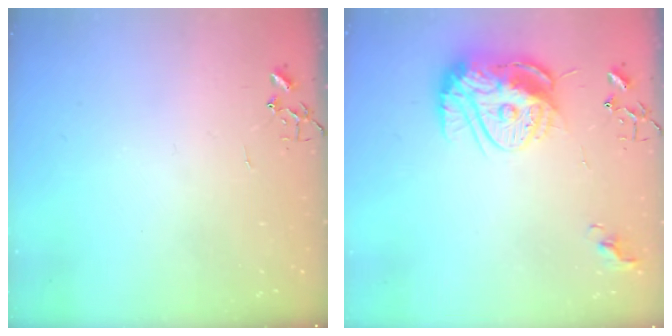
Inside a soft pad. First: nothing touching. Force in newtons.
{"total": 15.9, "press": 15.8, "slide": 1.6}